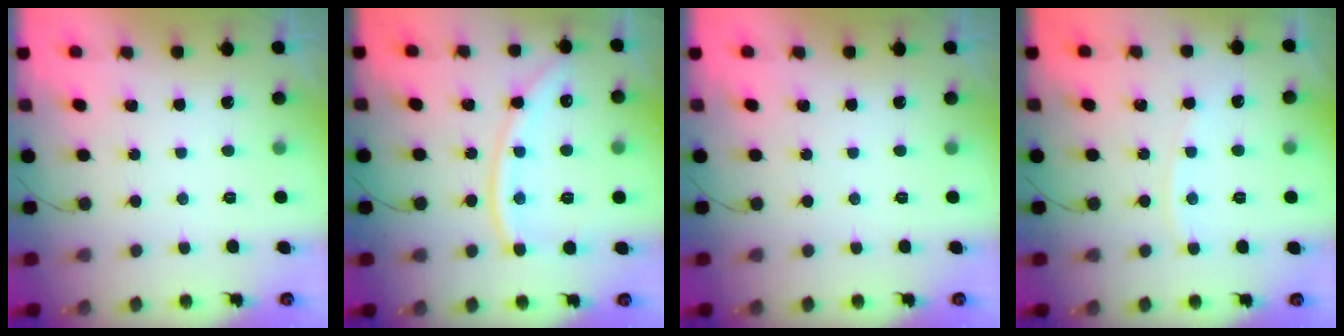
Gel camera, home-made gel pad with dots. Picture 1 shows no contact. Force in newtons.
{"total": 11.8, "press": 11.8, "slide": 1.3}
{"total": 0.0}
{"total": 3.5, "press": 3.5, "slide": 0.5}